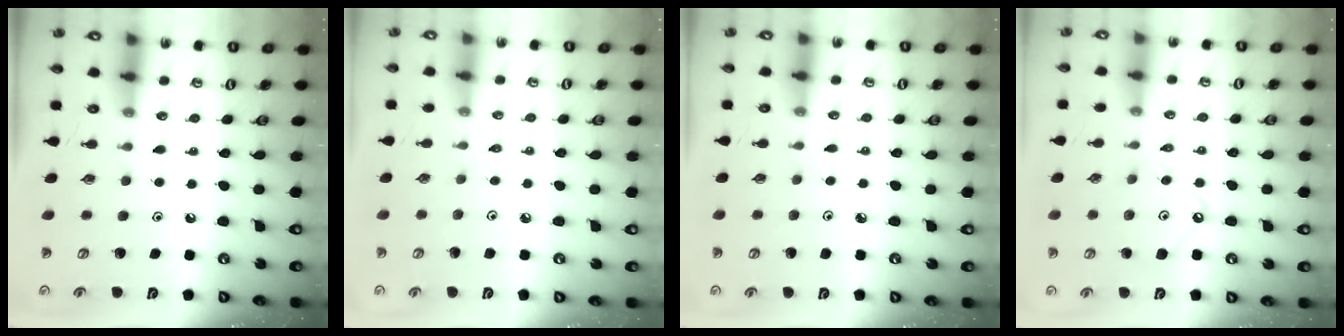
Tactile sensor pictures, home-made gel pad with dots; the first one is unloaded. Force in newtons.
{"total": 1.9, "press": 1.9, "slide": 0.4}
{"total": 2.6, "press": 2.6, "slide": 0.2}
{"total": 6.2, "press": 6.1, "slide": 0.8}